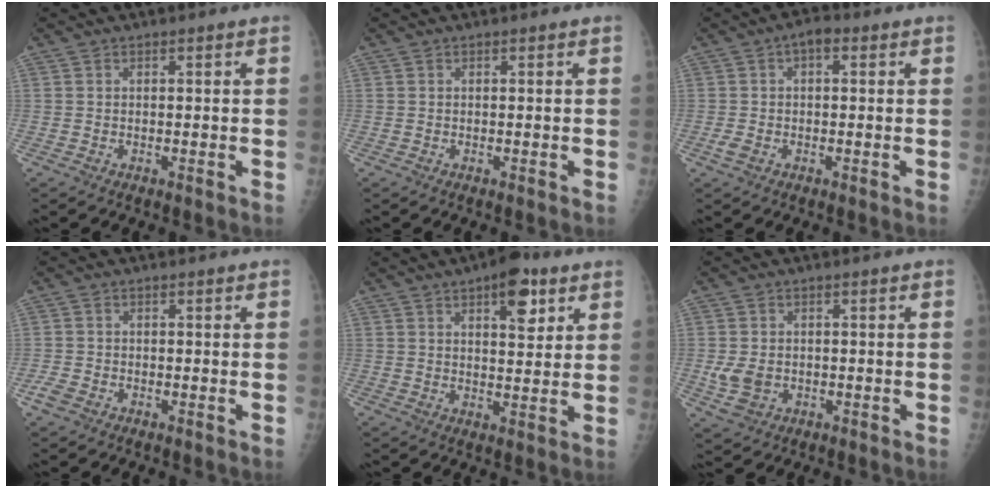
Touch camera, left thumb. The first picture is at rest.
{"total": 0.0}
{"total": 4.5, "force": [0.4, 2.7, 3.6], "torque": [-0.062, 0.010, 0.000]}
{"total": 2.1, "force": [-1.2, 1.4, 1.1], "torque": [-0.026, 0.000, -0.024]}
{"total": 8.4, "force": [4.4, 3.6, 6.3], "torque": [-0.066, -0.017, 0.057]}
{"total": 4.6, "force": [-0.8, 3.6, 2.8], "torque": [-0.048, -0.001, -0.008]}